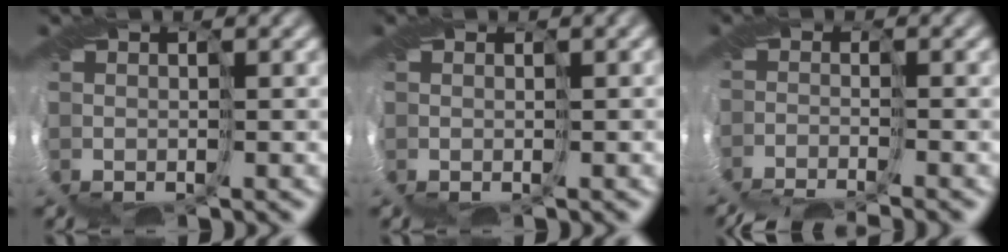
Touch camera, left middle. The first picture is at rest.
{"total": 0.0}
{"total": 7.8, "force": [-7.8, -0.4, 0.5], "torque": [-0.020, -0.028, -0.103]}